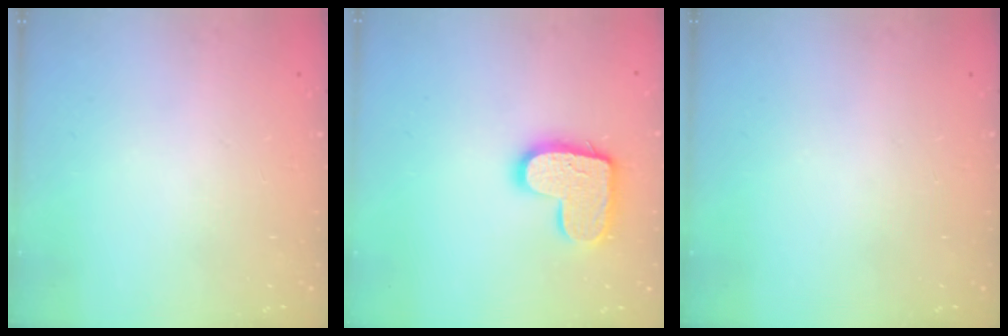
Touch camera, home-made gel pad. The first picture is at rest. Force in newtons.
{"total": 14.2, "press": 14.2, "slide": 0.8}
{"total": 0.0}